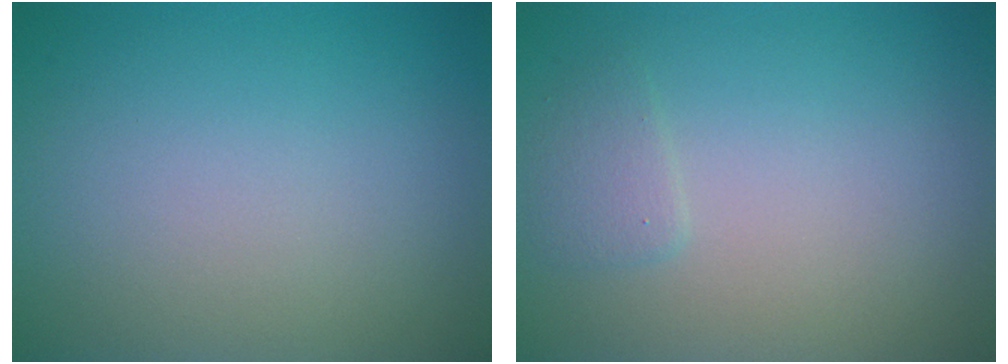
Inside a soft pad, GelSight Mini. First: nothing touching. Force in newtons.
{"total": 1.1, "press": 1.1, "slide": 0.2}